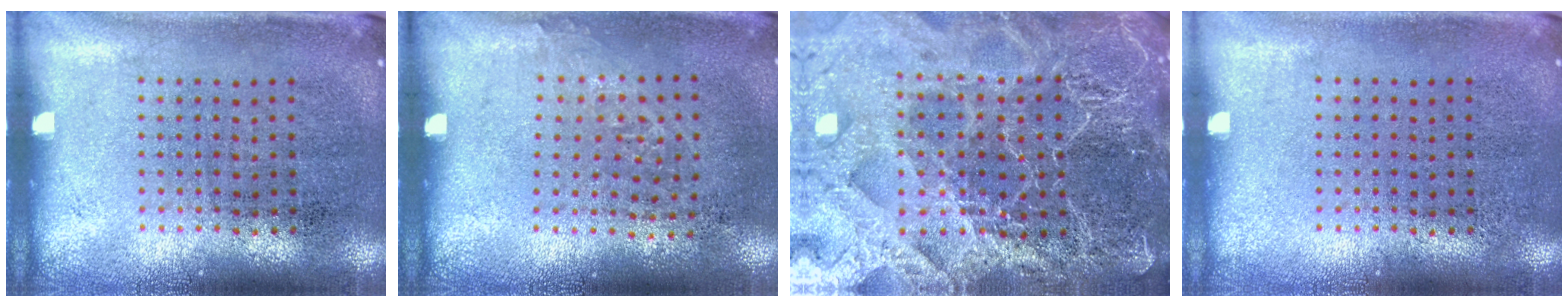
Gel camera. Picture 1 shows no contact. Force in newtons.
{"total": 0.8, "press": 0.6, "slide": 0.6}
{"total": 5.0, "press": 4.5, "slide": 2.3}
{"total": 0.0}